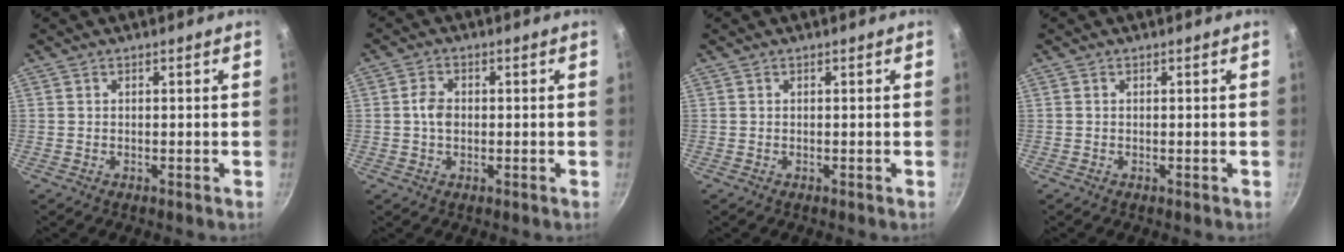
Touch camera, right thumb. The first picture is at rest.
{"total": 3.5, "force": [0.0, 2.5, 2.4], "torque": [-0.039, 0.008, -0.005]}
{"total": 0.0}
{"total": 0.0}